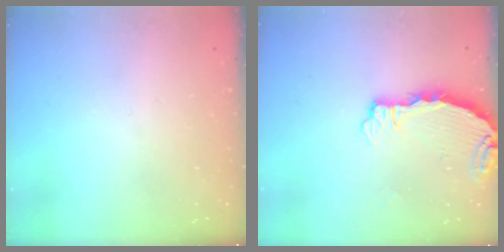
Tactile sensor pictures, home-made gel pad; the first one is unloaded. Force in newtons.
{"total": 3.6, "press": 3.6, "slide": 0.3}